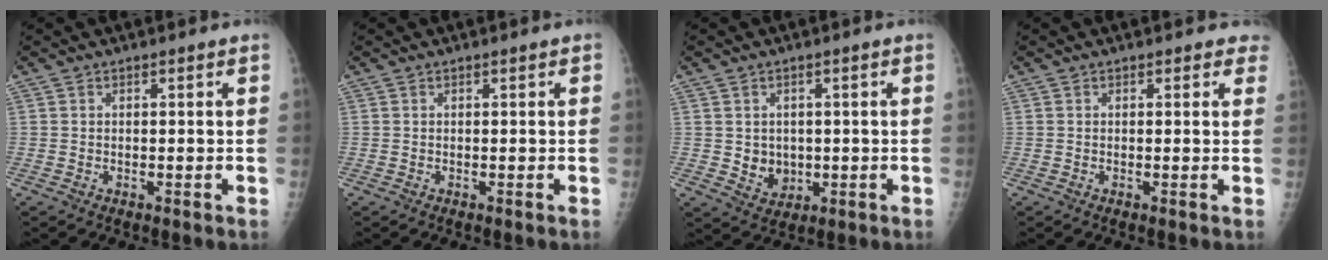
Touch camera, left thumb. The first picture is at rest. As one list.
[{"total": 0.0}, {"total": 4.5, "force": [0.0, 3.9, 2.2], "torque": [-0.012, -0.004, 0.016]}, {"total": 2.5, "force": [2.1, 1.3, 0.6], "torque": [0.024, -0.006, 0.008]}]